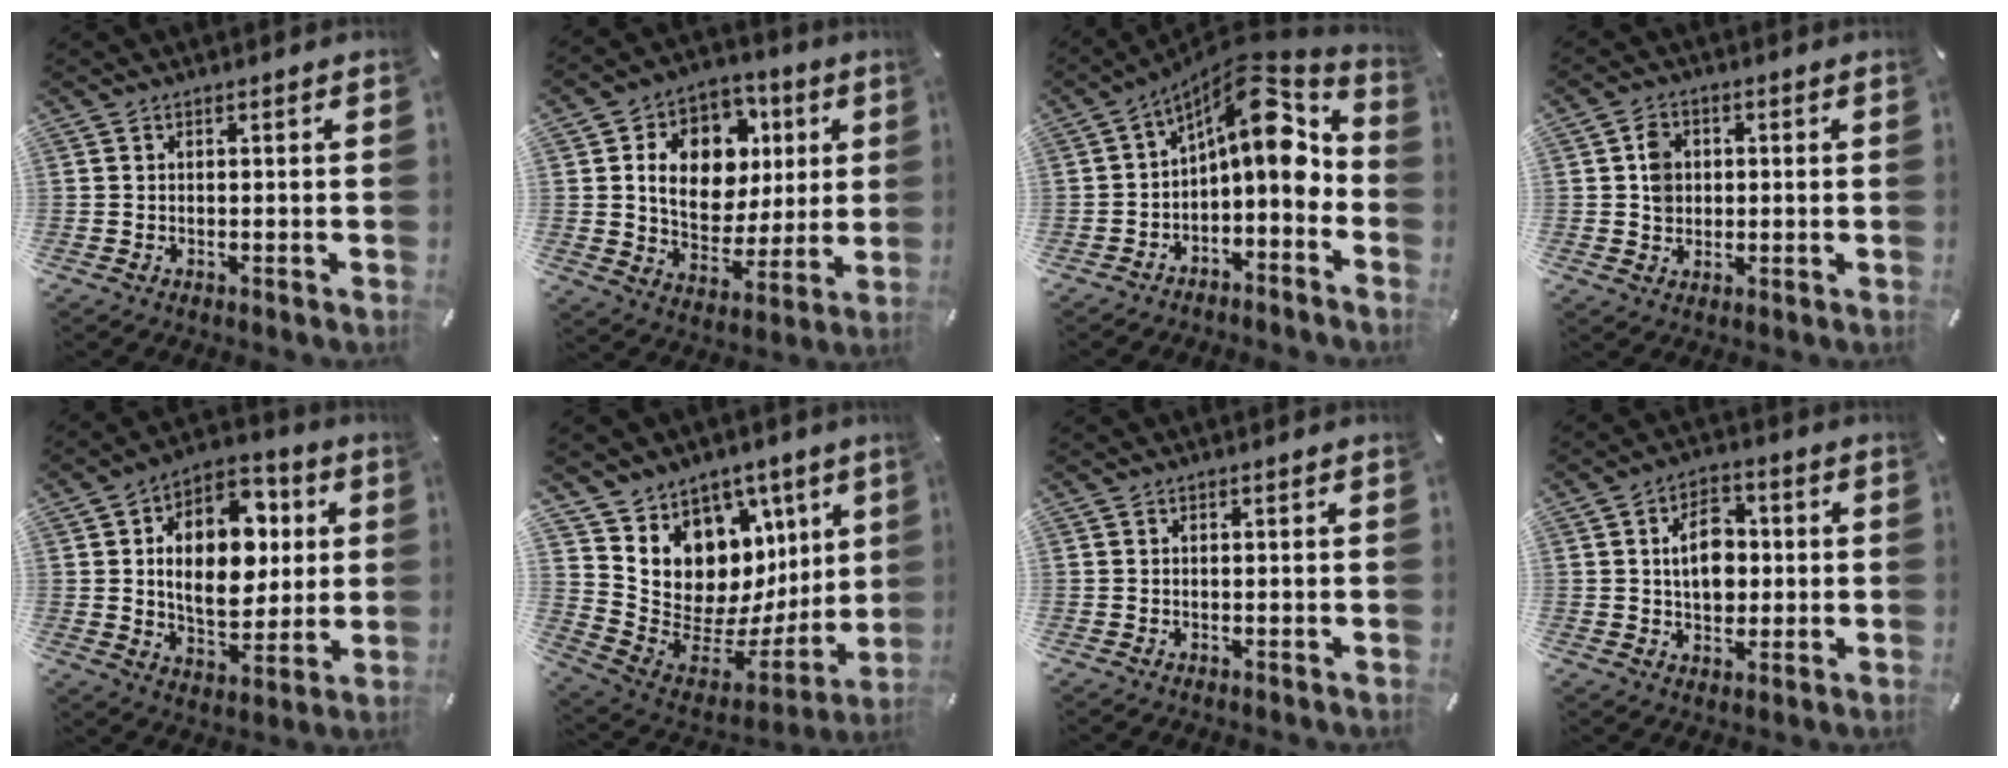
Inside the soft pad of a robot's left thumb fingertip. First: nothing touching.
{"total": 14.6, "force": [3.4, 11.6, 8.1], "torque": [-0.132, -0.012, 0.069]}
{"total": 14.2, "force": [4.7, 7.0, 11.4], "torque": [-0.150, -0.039, 0.072]}
{"total": 4.9, "force": [0.4, 4.3, 2.4], "torque": [-0.035, 0.004, 0.004]}
{"total": 16.7, "force": [3.0, 11.8, 11.5], "torque": [-0.183, -0.006, 0.055]}
{"total": 11.9, "force": [4.7, 10.4, 3.4], "torque": [-0.031, -0.090, 0.109]}
{"total": 0.0}
{"total": 9.3, "force": [0.8, 6.8, 6.3], "torque": [-0.102, -0.001, 0.005]}